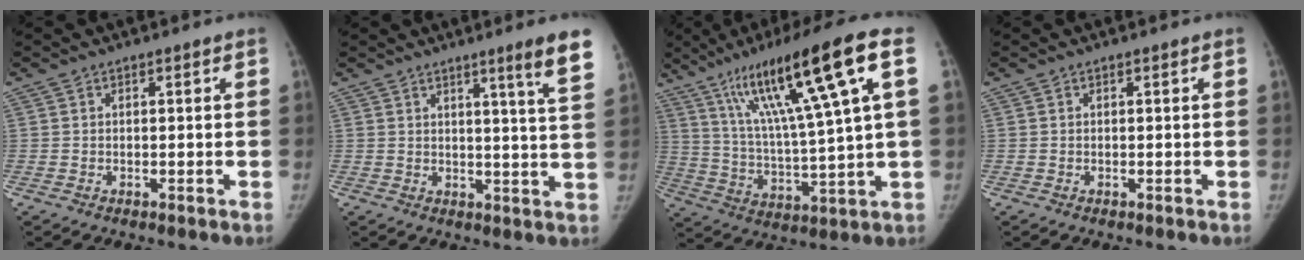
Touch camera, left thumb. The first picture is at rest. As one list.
[{"total": 7.7, "force": [4.9, -0.5, 5.9], "torque": [-0.076, -0.036, 0.060]}, {"total": 21.1, "force": [9.0, 2.3, 18.9], "torque": [-0.317, -0.009, 0.156]}, {"total": 0.0}]